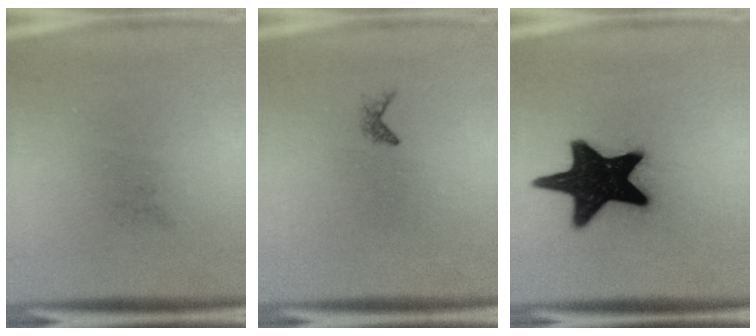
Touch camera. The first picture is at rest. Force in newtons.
{"total": 0.6}
{"total": 19.9}